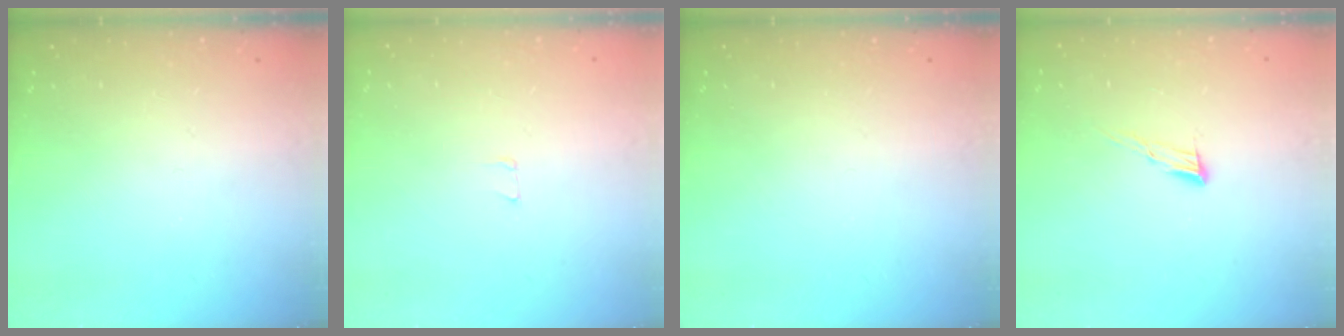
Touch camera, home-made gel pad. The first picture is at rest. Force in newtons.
{"total": 3.6, "press": 3.6, "slide": 0.2}
{"total": 0.0}
{"total": 6.9, "press": 6.7, "slide": 1.3}